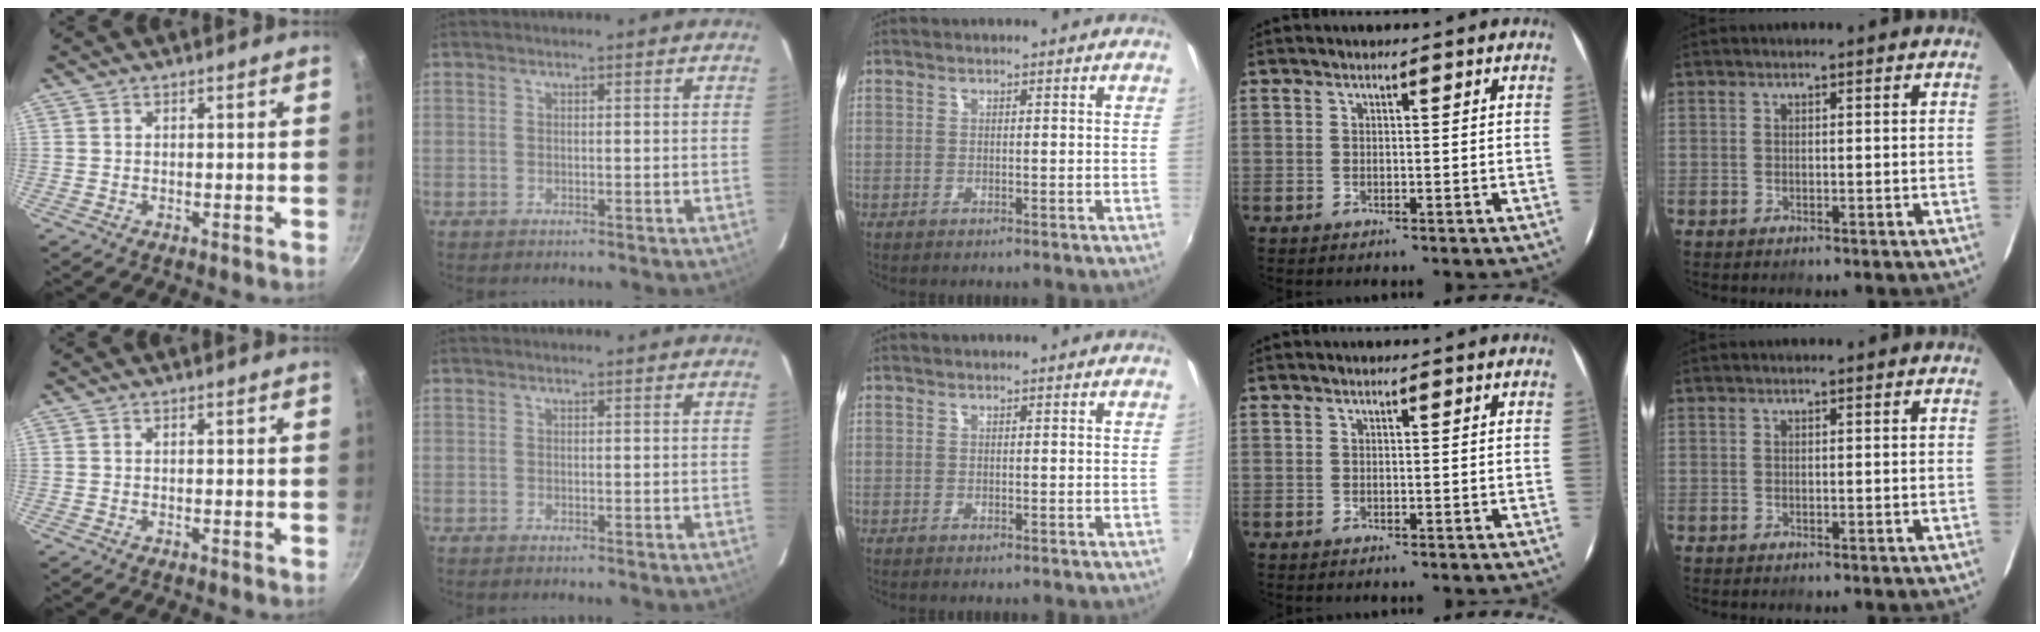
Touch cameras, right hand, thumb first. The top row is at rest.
{}